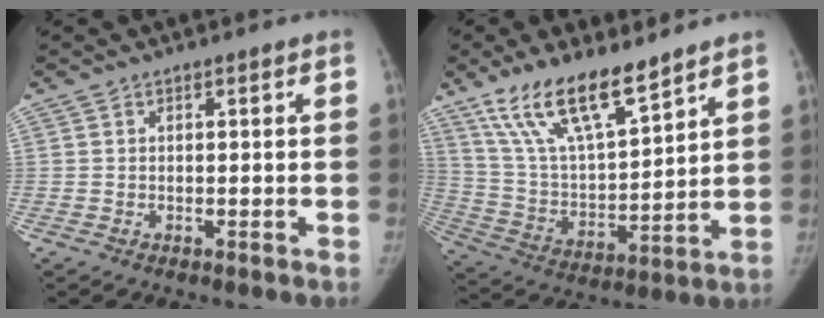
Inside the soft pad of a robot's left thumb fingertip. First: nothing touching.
{"total": 16.7, "force": [11.8, 4.6, 10.9], "torque": [-0.176, -0.057, 0.235]}